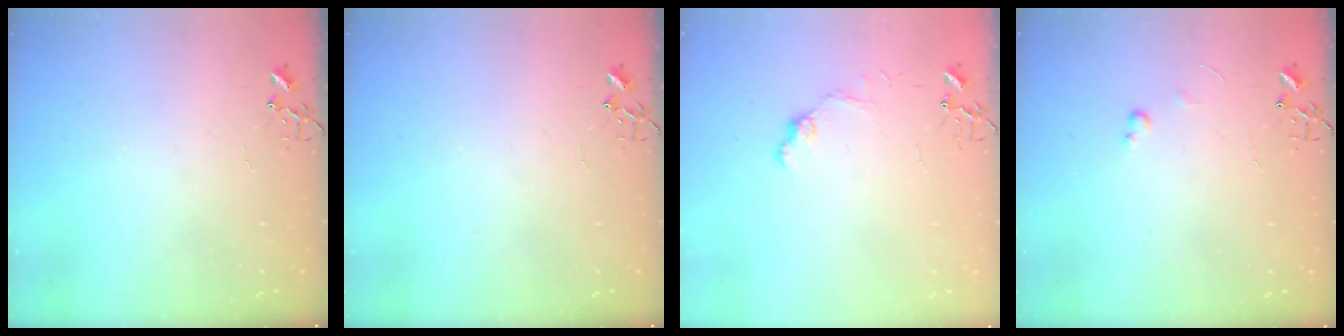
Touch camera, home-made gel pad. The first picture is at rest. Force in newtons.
{"total": 0.0}
{"total": 8.2, "press": 8.2, "slide": 0.8}
{"total": 3.4, "press": 3.4, "slide": 0.5}